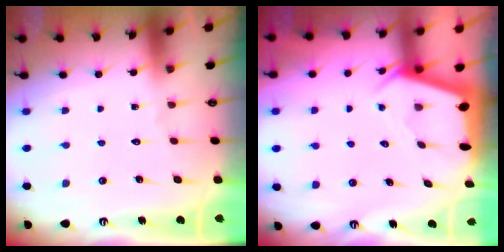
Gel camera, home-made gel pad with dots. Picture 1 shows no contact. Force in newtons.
{"total": 2.4, "press": 2.4, "slide": 0.4}